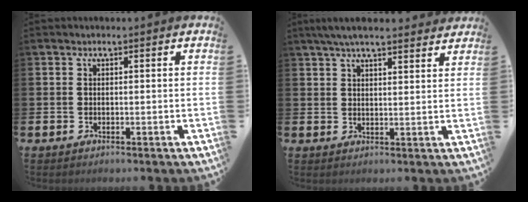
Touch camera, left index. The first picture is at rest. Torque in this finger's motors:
{"motor_torque": [0.89, -0.91, 0.03, 0.04]}